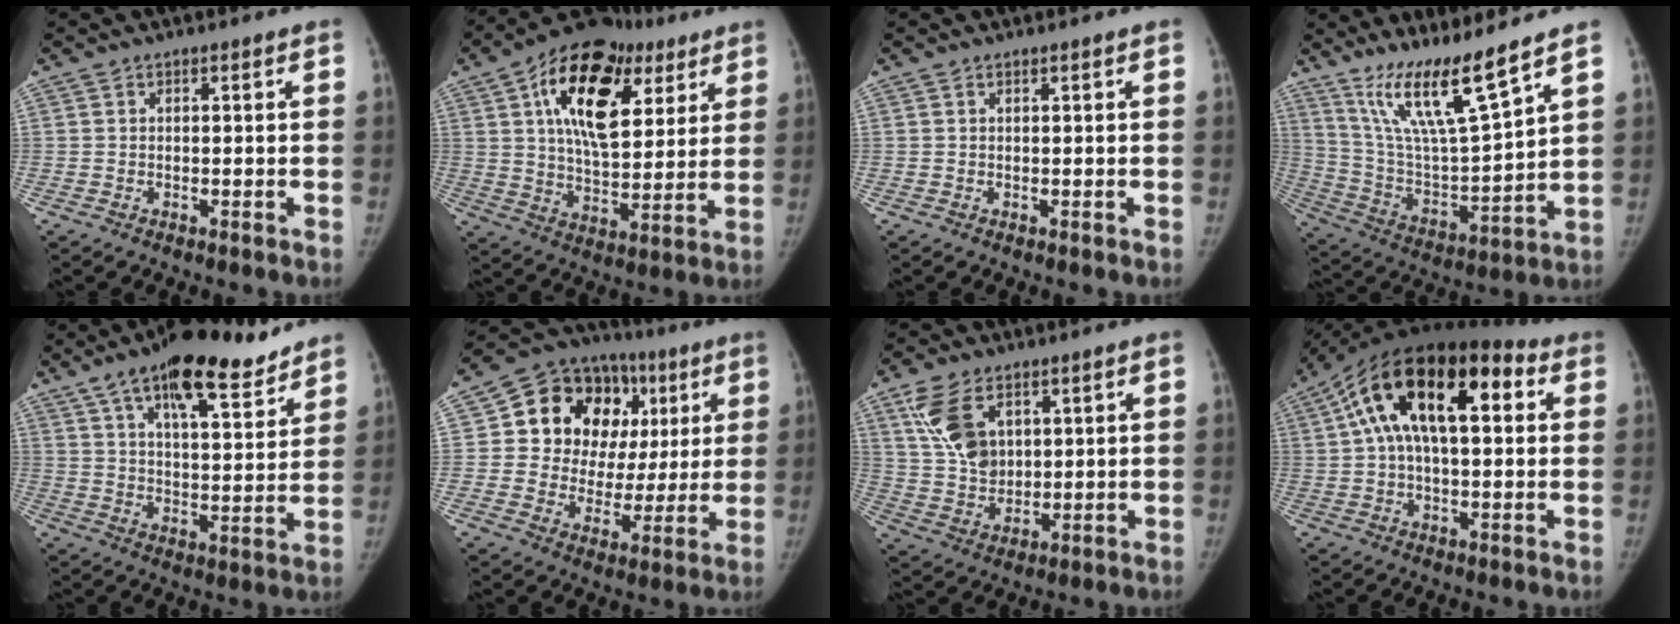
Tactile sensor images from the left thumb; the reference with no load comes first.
{"total": 22.8, "force": [9.1, 12.9, 16.5], "torque": [-0.230, -0.010, 0.142]}
{"total": 0.0}
{"total": 15.7, "force": [11.5, 1.3, 10.5], "torque": [-0.178, -0.074, 0.225]}
{"total": 18.7, "force": [13.5, 6.0, 11.5], "torque": [-0.143, -0.052, 0.213]}
{"total": 21.4, "force": [5.9, 16.2, 12.6], "torque": [-0.124, 0.035, 0.099]}
{"total": 10.8, "force": [4.7, 7.1, 6.7], "torque": [-0.106, -0.015, 0.100]}
{"total": 20.5, "force": [5.3, 10.1, 17.0], "torque": [-0.278, 0.043, 0.074]}